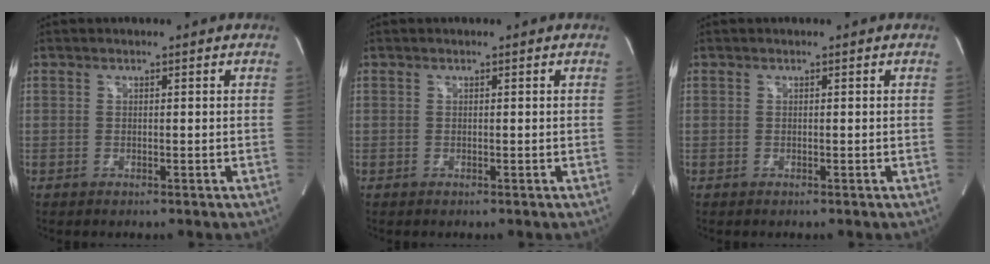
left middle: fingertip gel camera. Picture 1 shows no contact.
{"total": 0.0}
{"total": 0.0}